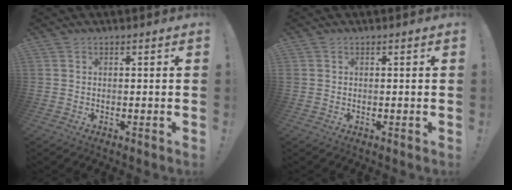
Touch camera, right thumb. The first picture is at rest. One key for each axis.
{"total": 0.5, "fx": 0.0, "fy": 0.5, "fz": 0.1, "tx": -0.008, "ty": 0.005, "tz": 0.001}